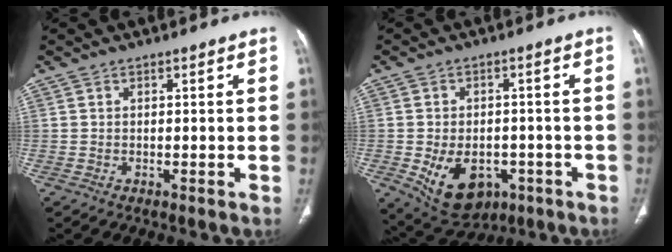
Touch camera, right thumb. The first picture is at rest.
{"total": 12.0, "force": [-4.2, 8.4, 7.5], "torque": [-0.103, 0.012, -0.045]}